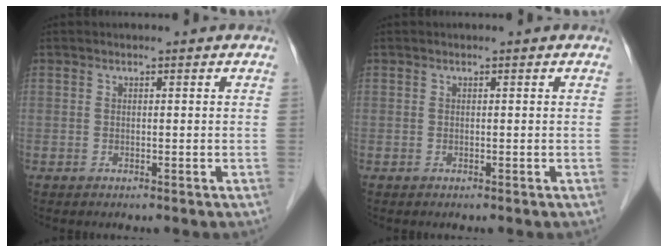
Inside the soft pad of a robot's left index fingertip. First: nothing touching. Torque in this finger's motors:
{"motor_torque": [0.00, 0.00, 0.00, 0.00]}